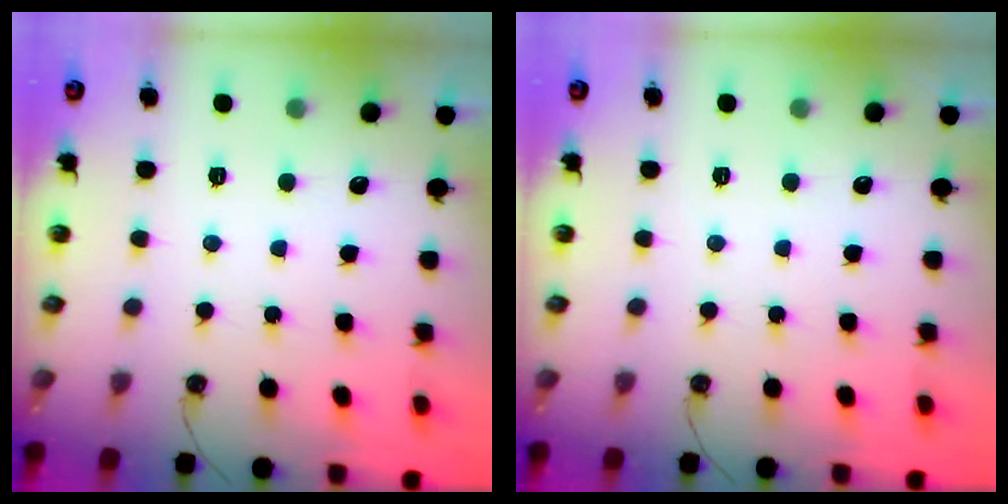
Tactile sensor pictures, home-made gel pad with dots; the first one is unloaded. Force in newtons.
{"total": 0.0}